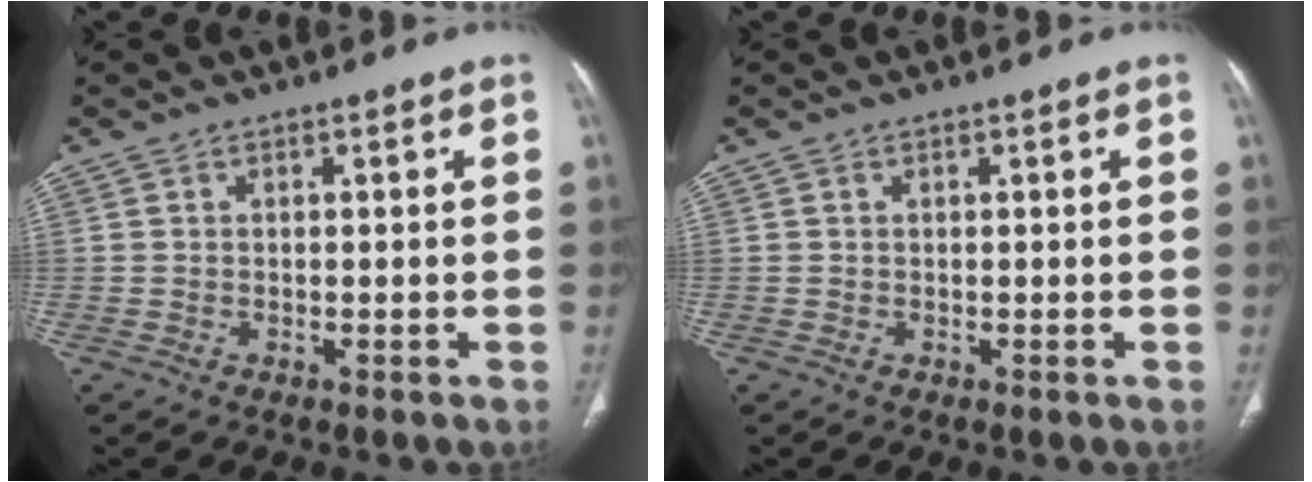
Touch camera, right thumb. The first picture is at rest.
{"total": 0.0}